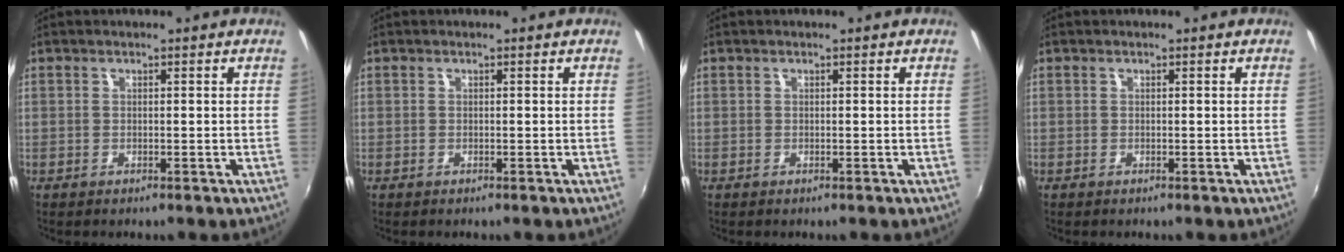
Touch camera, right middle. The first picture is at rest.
{"total": 0.0}
{"total": 0.0}
{"total": 0.0}